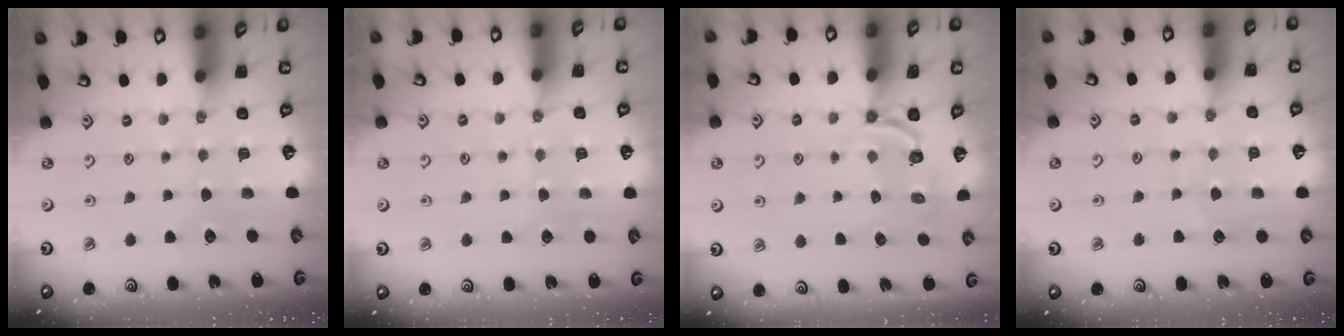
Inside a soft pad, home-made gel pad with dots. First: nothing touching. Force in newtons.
{"total": 3.7, "press": 3.7, "slide": 0.5}
{"total": 3.9, "press": 2.8, "slide": 2.7}
{"total": 6.8, "press": 6.8, "slide": 0.5}